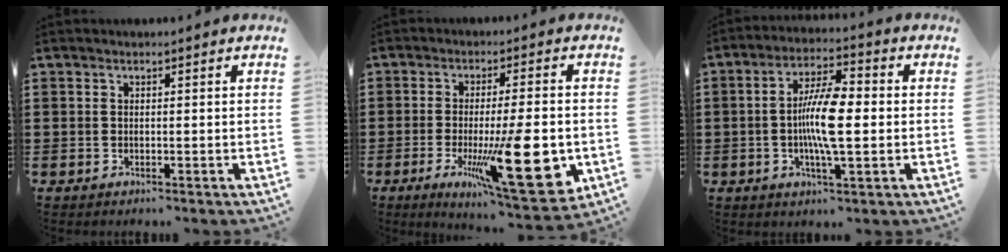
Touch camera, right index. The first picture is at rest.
{"total": 17.6, "force": [-4.3, 4.2, 16.5], "torque": [-0.254, -0.018, -0.050]}
{"total": 9.6, "force": [-0.7, 2.5, 9.2], "torque": [-0.181, -0.002, -0.017]}